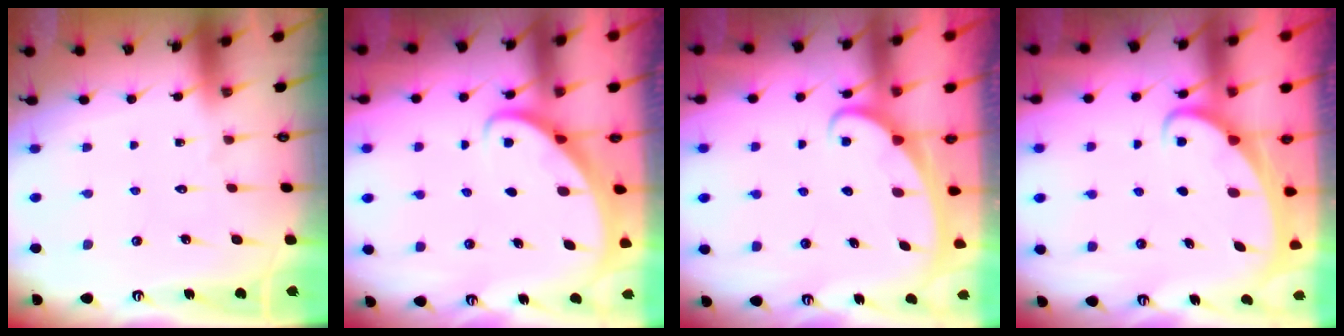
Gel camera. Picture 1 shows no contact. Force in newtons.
{"total": 2.4, "press": 2.3, "slide": 0.3}
{"total": 2.6, "press": 2.6, "slide": 0.4}
{"total": 2.4, "press": 2.4, "slide": 0.3}